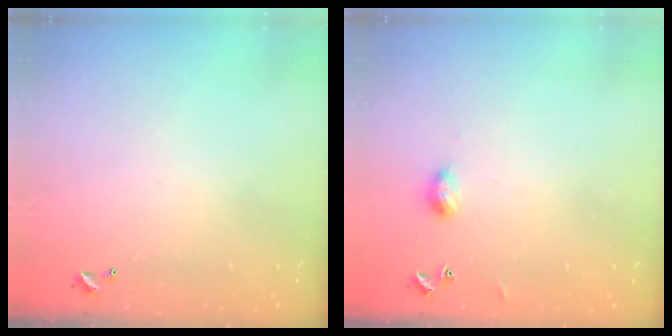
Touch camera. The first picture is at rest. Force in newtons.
{"total": 3.8, "press": 3.8, "slide": 0.6}